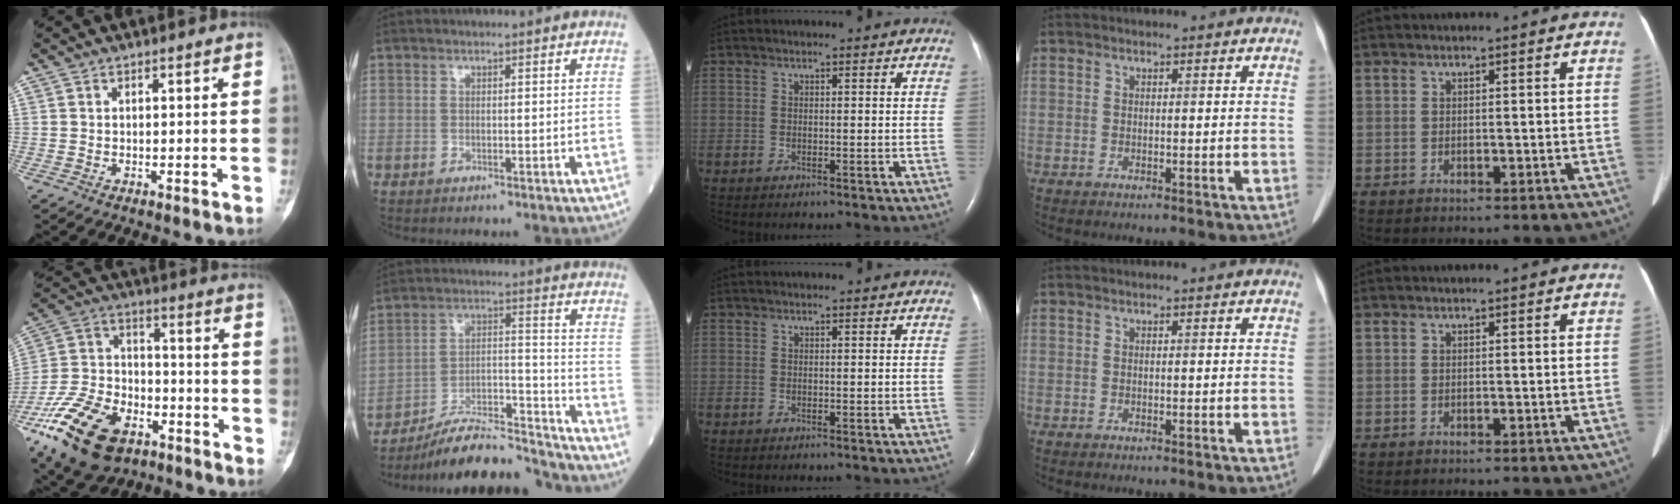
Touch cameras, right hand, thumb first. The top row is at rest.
{"thumb": {"total": 21.8, "force": [-12.0, 12.4, 13.3], "torque": [-0.264, 0.057, -0.213]}, "index": {"total": 16.9, "force": [-16.1, 1.6, 4.8], "torque": [-0.082, 0.032, -0.265]}}